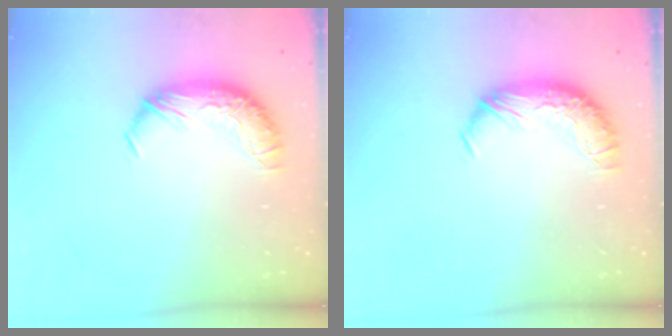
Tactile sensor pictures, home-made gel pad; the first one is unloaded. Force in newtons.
{"total": 0.0}